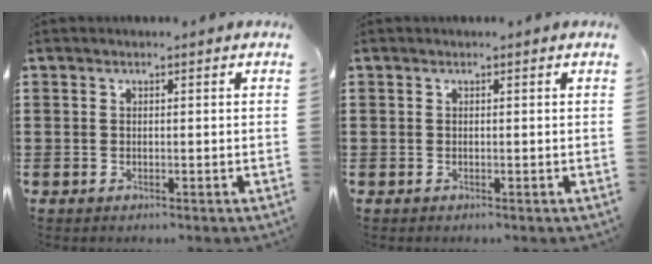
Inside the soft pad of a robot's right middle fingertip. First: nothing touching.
{"total": 0.0}